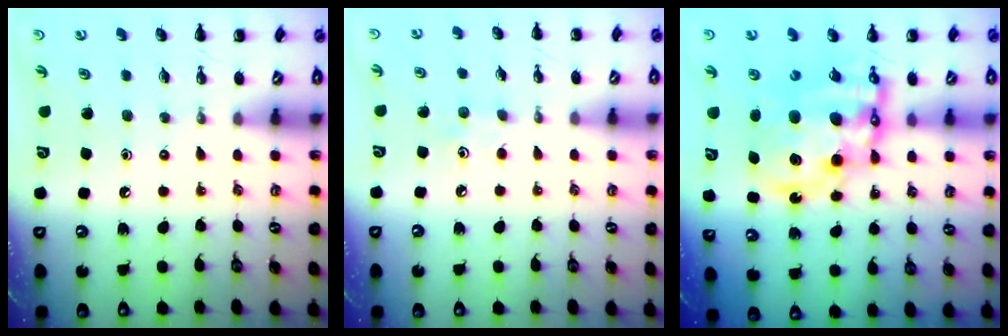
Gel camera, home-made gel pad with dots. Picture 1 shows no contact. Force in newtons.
{"total": 4.5, "press": 4.3, "slide": 1.4}
{"total": 16.1, "press": 15.7, "slide": 3.6}